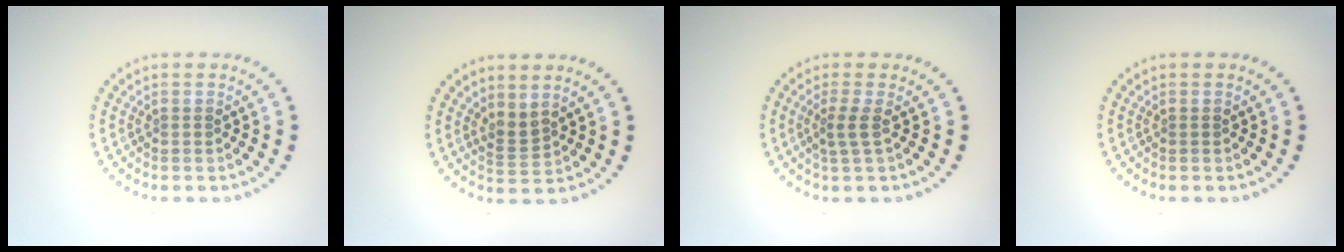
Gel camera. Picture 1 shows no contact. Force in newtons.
{"total": 1.9, "press": 1.4, "slide": 1.3}
{"total": 1.8, "press": 1.3, "slide": 1.3}
{"total": 0.0}